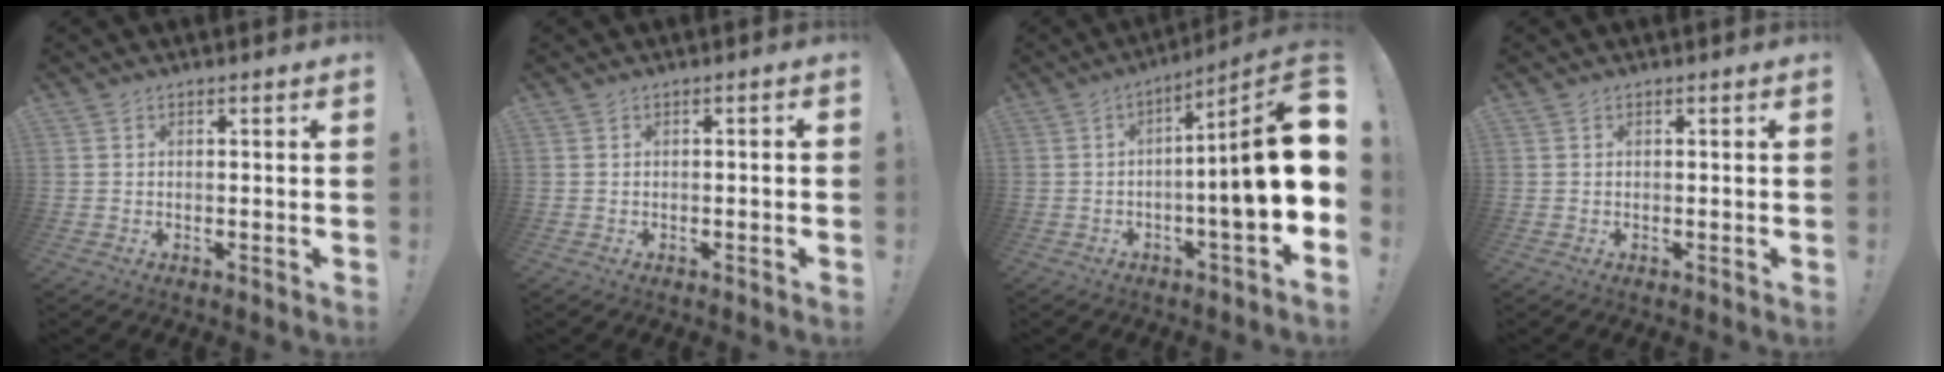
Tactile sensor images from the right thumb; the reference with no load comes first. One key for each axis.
{"total": 0.9, "fx": -0.5, "fy": -0.2, "fz": 0.7, "tx": -0.013, "ty": -0.001, "tz": -0.009}
{"total": 16.5, "fx": -0.7, "fy": 0.4, "fz": 16.5, "tx": -0.255, "ty": -0.013, "tz": -0.019}
{"total": 0.0}